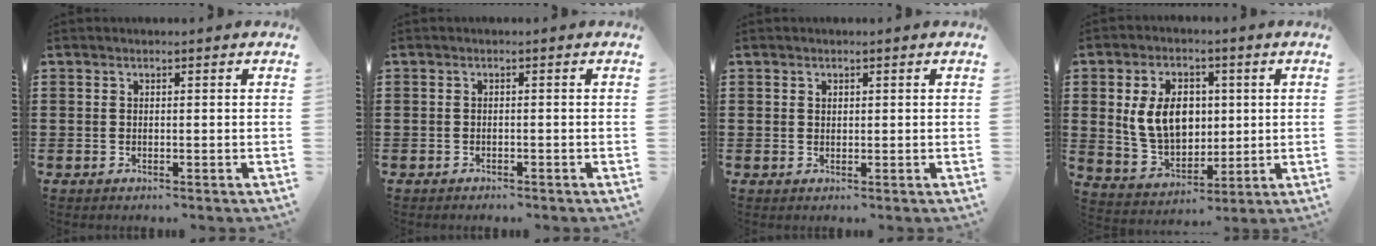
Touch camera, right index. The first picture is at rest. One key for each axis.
{"total": 0.8, "fx": -0.7, "fy": 0.2, "fz": 0.1, "tx": -0.005, "ty": 0.000, "tz": -0.016}
{"total": 0.7, "fx": 0.4, "fy": 0.5, "fz": 0.2, "tx": -0.005, "ty": 0.003, "tz": 0.009}
{"total": 9.3, "fx": 1.4, "fy": 6.7, "fz": 6.3, "tx": -0.151, "ty": 0.012, "tz": 0.023}